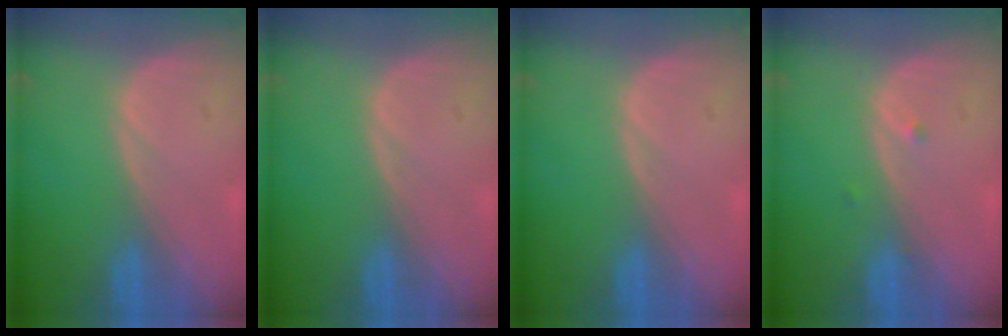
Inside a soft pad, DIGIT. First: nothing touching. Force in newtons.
{"total": 0.0}
{"total": 0.0}
{"total": 0.9, "press": 0.7, "slide": 0.5}